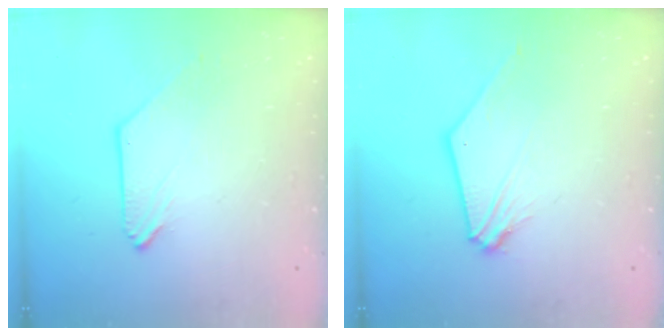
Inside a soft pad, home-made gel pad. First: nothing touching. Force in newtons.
{"total": 3.9, "press": 3.9, "slide": 0.8}